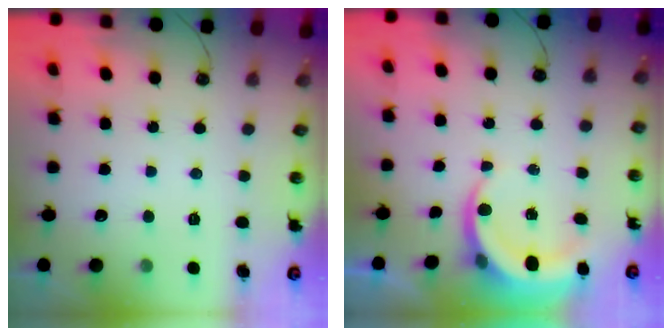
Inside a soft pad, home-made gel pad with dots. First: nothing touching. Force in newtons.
{"total": 5.9, "press": 5.8, "slide": 0.7}